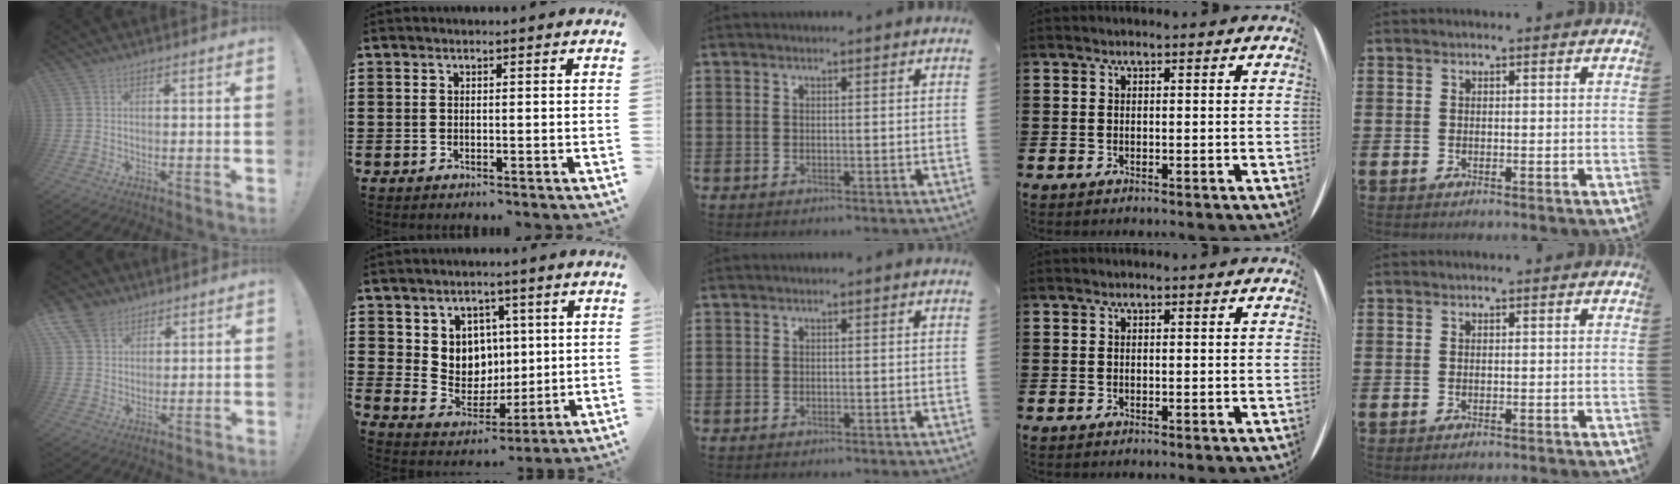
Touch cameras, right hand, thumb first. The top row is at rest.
{"thumb": {"total": 8.9, "force": [5.6, 6.3, 3.0], "torque": [-0.049, -0.028, 0.112]}, "index": {"total": 6.9, "force": [2.8, 6.2, 1.1], "torque": [-0.044, -0.013, 0.053]}}